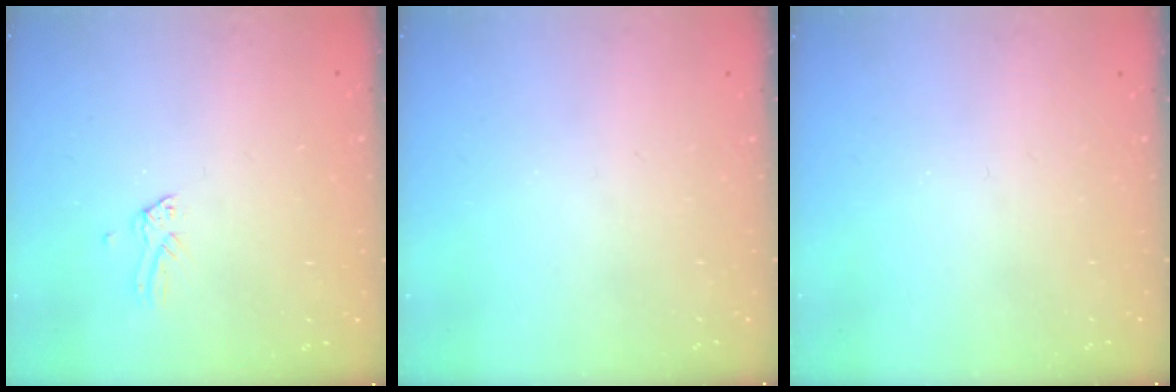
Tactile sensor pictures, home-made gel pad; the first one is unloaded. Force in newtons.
{"total": 0.0}
{"total": 0.0}